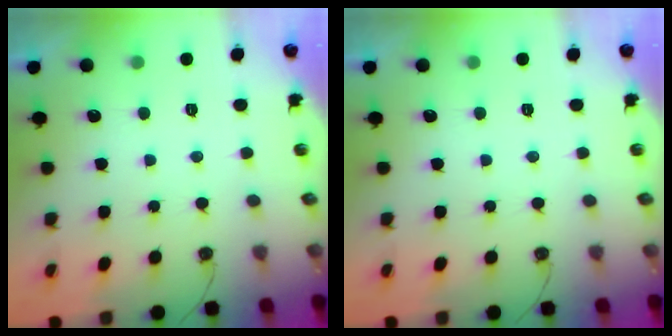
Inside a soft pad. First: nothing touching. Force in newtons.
{"total": 0.0}